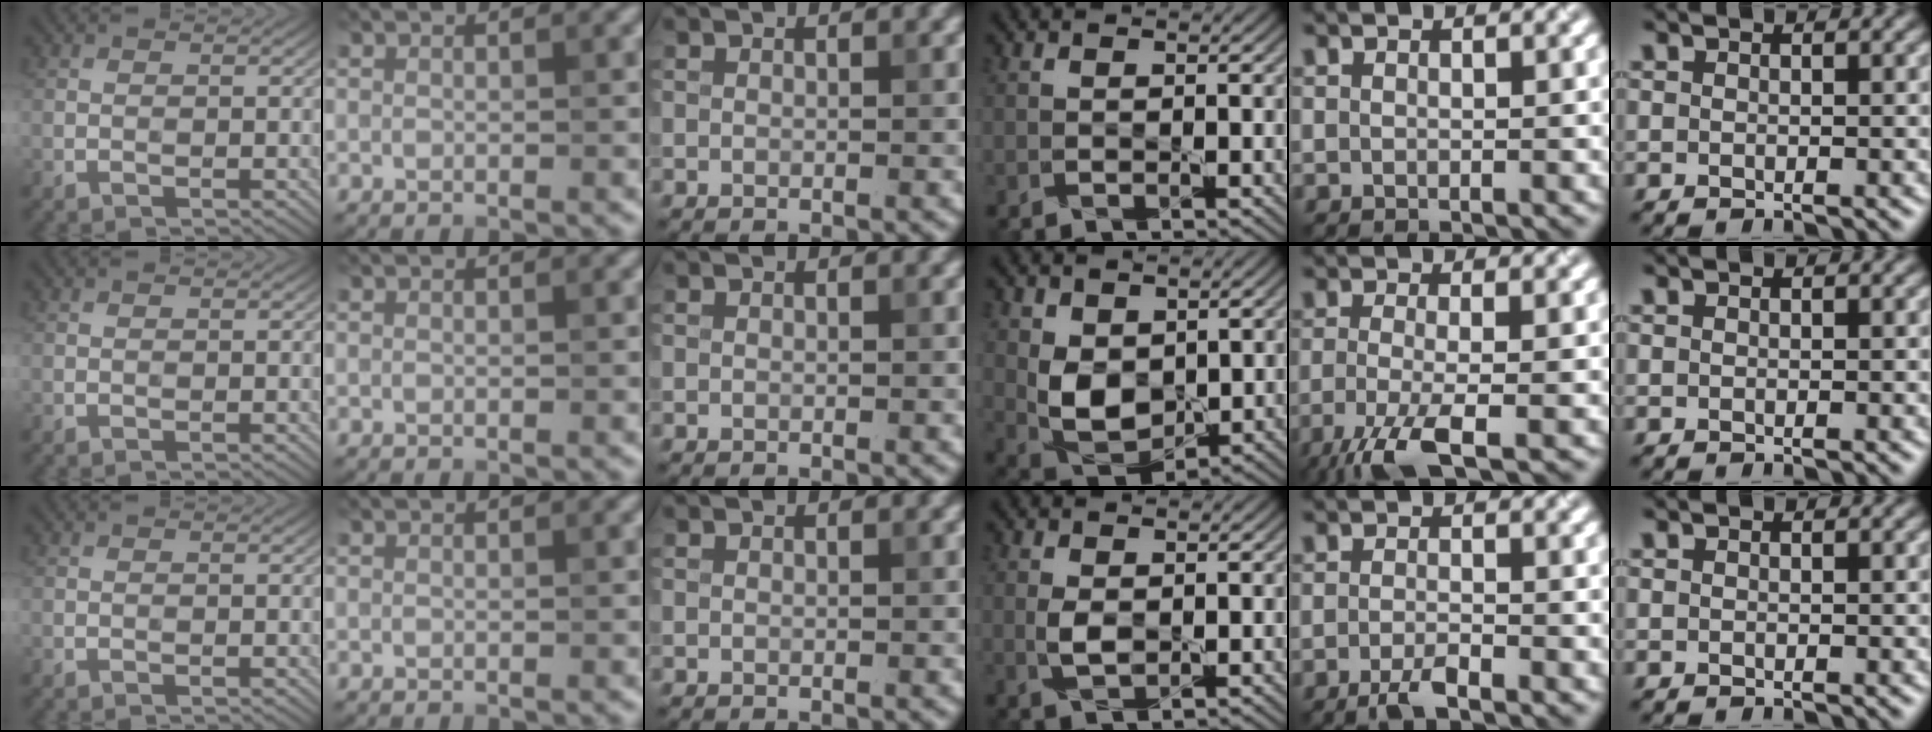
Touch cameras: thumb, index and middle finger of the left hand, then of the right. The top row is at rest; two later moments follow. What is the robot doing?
{"motion": "squeeze", "object": "tweezer"}